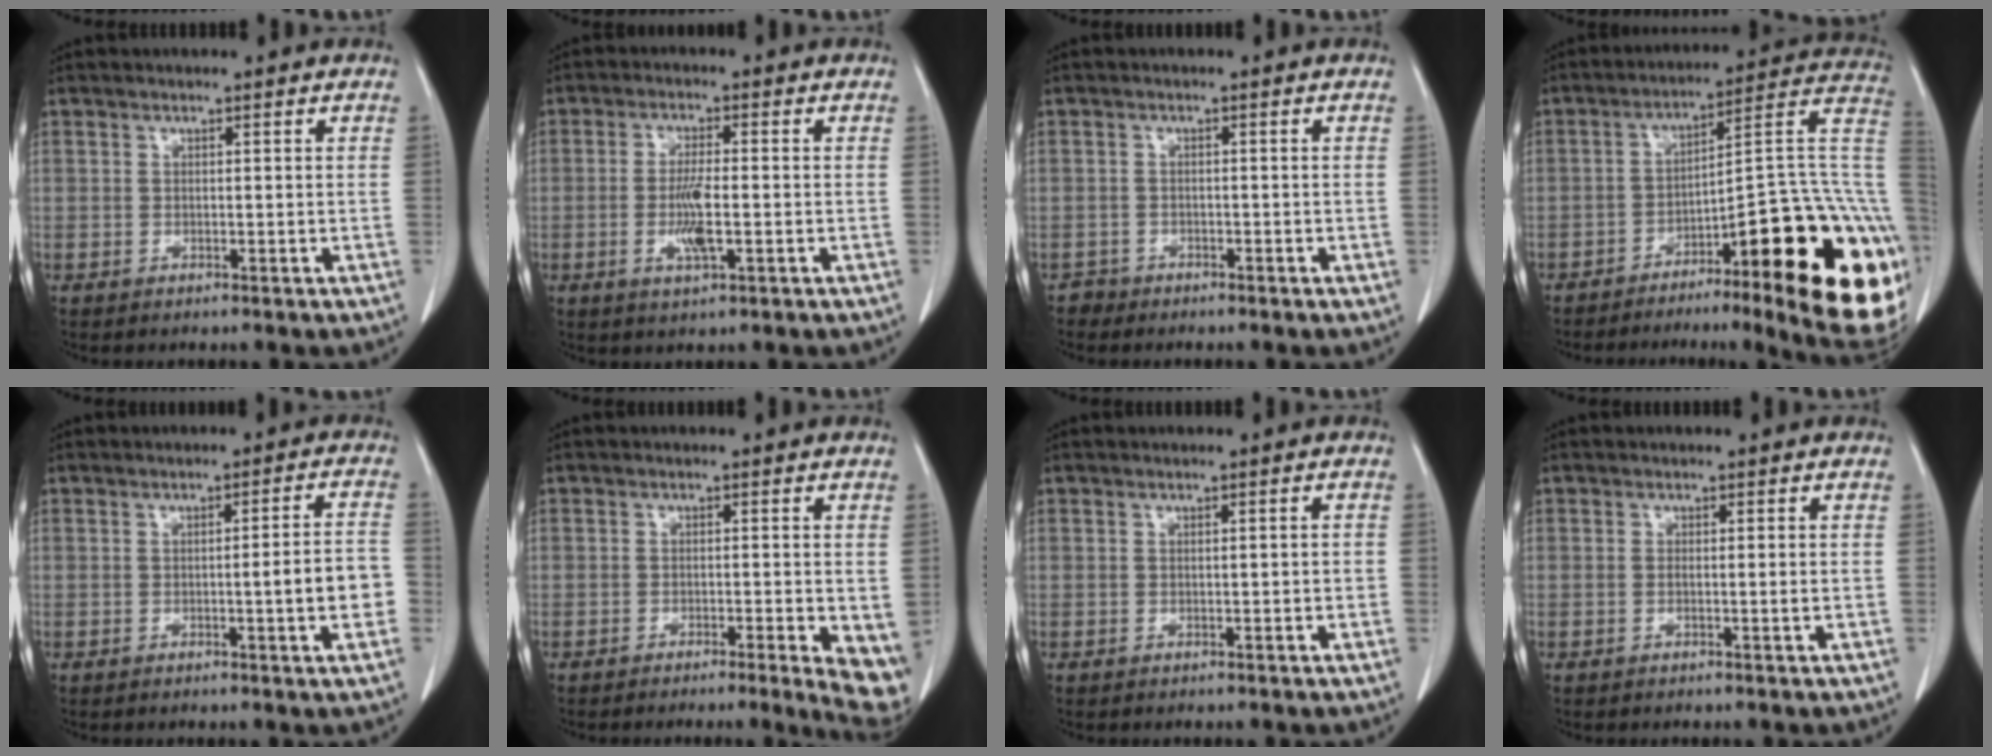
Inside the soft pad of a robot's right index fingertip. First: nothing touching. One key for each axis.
{"total": 7.1, "fx": -1.4, "fy": 1.6, "fz": 6.8, "tx": -0.134, "ty": -0.006, "tz": -0.024}
{"total": 1.5, "fx": -1.1, "fy": 0.8, "fz": -0.6, "tx": 0.009, "ty": 0.004, "tz": -0.025}
{"total": 28.4, "fx": -9.8, "fy": 4.6, "fz": 26.3, "tx": -0.245, "ty": 0.028, "tz": -0.140}
{"total": 6.1, "fx": -1.4, "fy": 0.1, "fz": 5.9, "tx": -0.076, "ty": 0.009, "tz": -0.018}
{"total": 7.5, "fx": -3.6, "fy": 1.5, "fz": 6.4, "tx": -0.065, "ty": -0.013, "tz": -0.052}
{"total": 1.0, "fx": -0.1, "fy": 0.1, "fz": 0.9, "tx": -0.014, "ty": 0.001, "tz": 0.001}
{"total": 0.9, "fx": -0.2, "fy": -0.2, "fz": 0.8, "tx": -0.014, "ty": -0.001, "tz": -0.002}